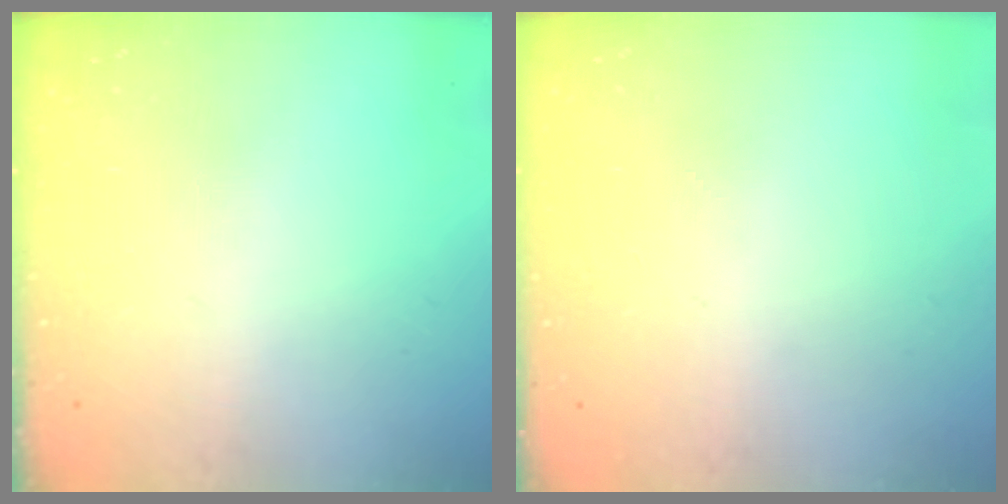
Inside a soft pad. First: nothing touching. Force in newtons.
{"total": 0.7, "press": 0.6, "slide": 0.3}